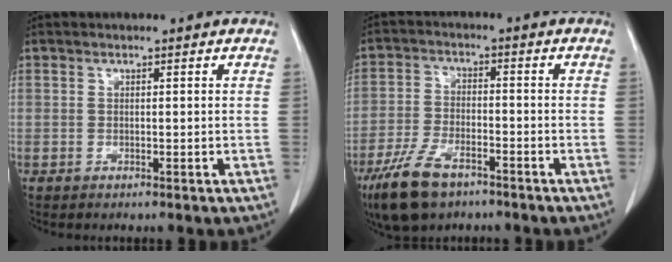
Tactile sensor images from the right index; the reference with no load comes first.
{"total": 9.4, "force": [-6.2, 3.8, 5.9], "torque": [-0.127, -0.013, -0.113]}